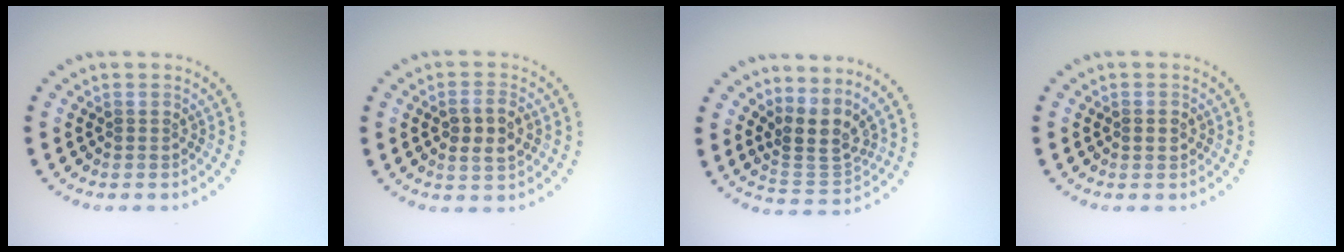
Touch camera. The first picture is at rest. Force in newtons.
{"total": 2.8, "press": 2.8, "slide": 0.4}
{"total": 3.3, "press": 2.4, "slide": 2.3}
{"total": 1.3, "press": 1.3, "slide": 0.0}